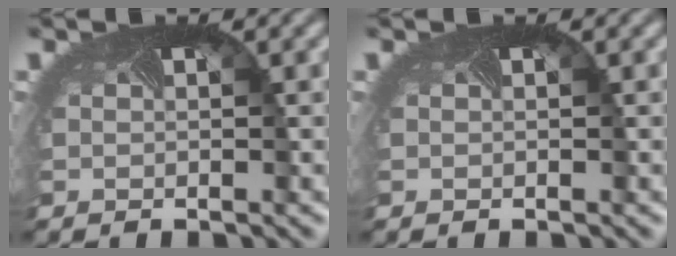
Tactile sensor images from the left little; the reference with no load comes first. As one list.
[{"total": 0.0}]